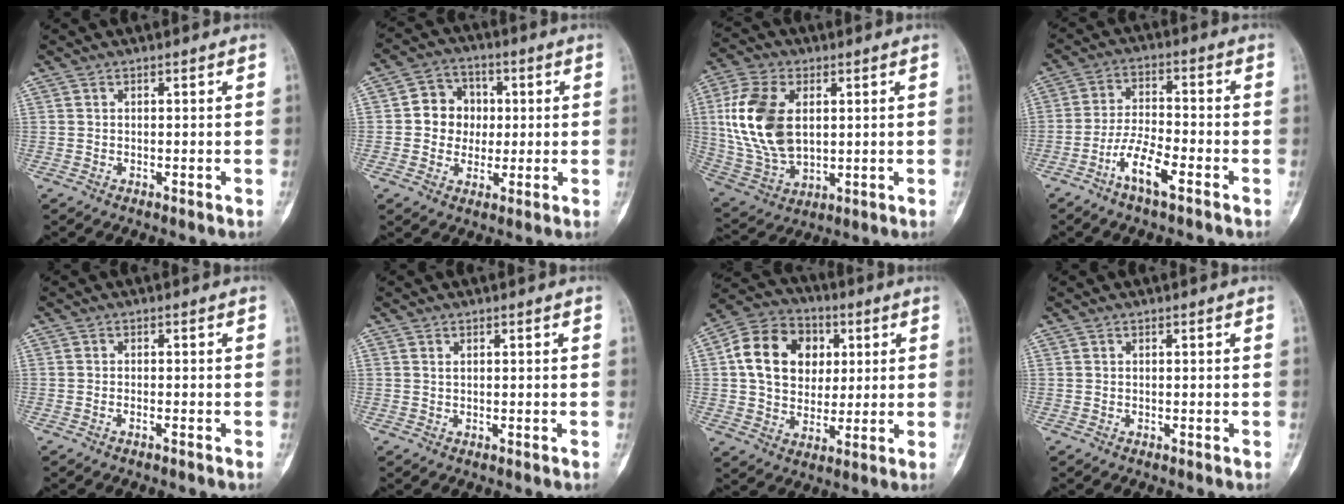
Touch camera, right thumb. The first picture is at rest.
{"total": 8.5, "force": [0.6, 7.6, 3.8], "torque": [-0.014, 0.011, 0.001]}
{"total": 17.0, "force": [2.8, 10.6, 13.0], "torque": [-0.260, -0.008, 0.064]}
{"total": 7.9, "force": [-4.5, 2.1, 6.1], "torque": [-0.122, 0.028, -0.087]}
{"total": 0.8, "force": [-0.6, 0.1, 0.5], "torque": [-0.012, 0.008, -0.010]}
{"total": 0.6, "force": [0.3, 0.3, 0.4], "torque": [-0.009, 0.003, 0.008]}
{"total": 16.1, "force": [3.4, 12.6, 9.4], "torque": [-0.134, 0.008, 0.054]}
{"total": 0.0}